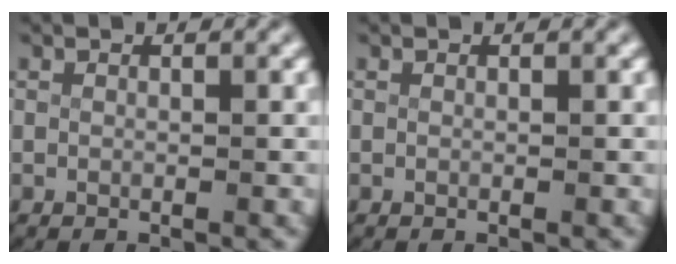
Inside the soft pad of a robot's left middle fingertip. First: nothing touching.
{"total": 0.0}